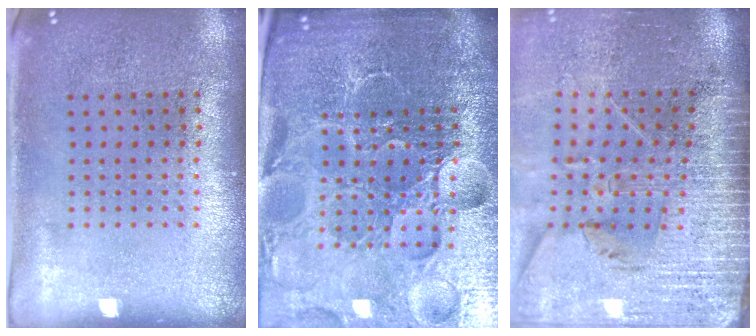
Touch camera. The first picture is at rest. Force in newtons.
{"total": 6.6, "press": 5.9, "slide": 3.1}
{"total": 3.9, "press": 3.4, "slide": 2.0}